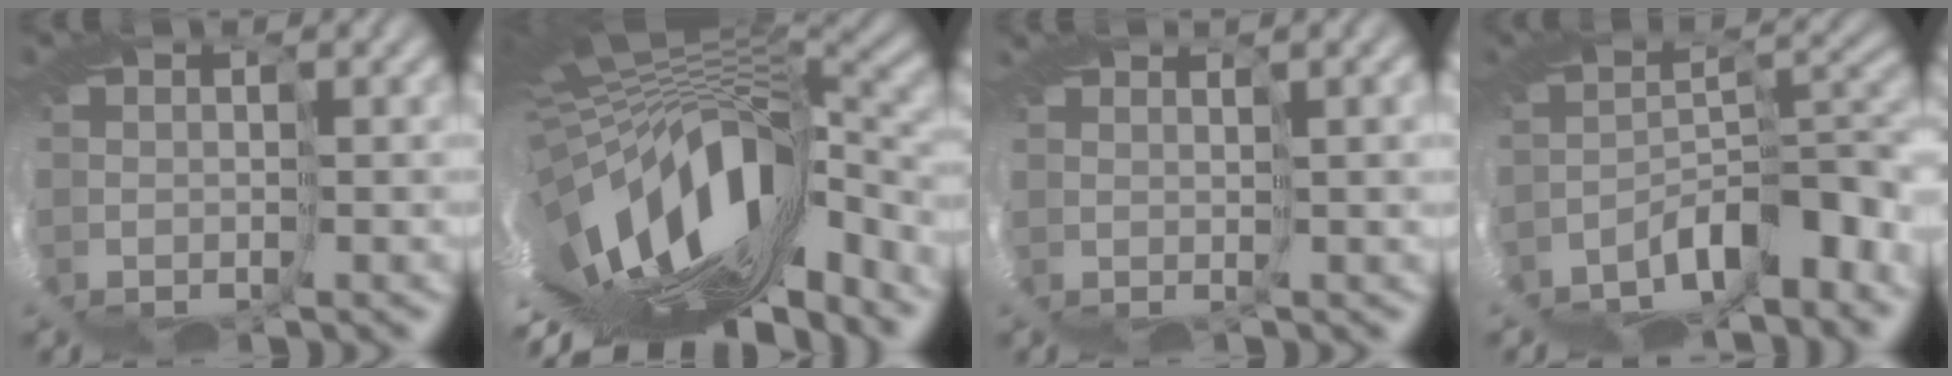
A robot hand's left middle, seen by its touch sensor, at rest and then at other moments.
{"total": 9.8, "force": [-3.9, 1.8, 8.9], "torque": [-0.167, -0.042, -0.050]}
{"total": 2.6, "force": [1.9, -1.9, 0.0], "torque": [0.004, 0.001, 0.038]}
{"total": 4.4, "force": [-3.9, -1.8, 1.0], "torque": [-0.018, 0.005, -0.069]}